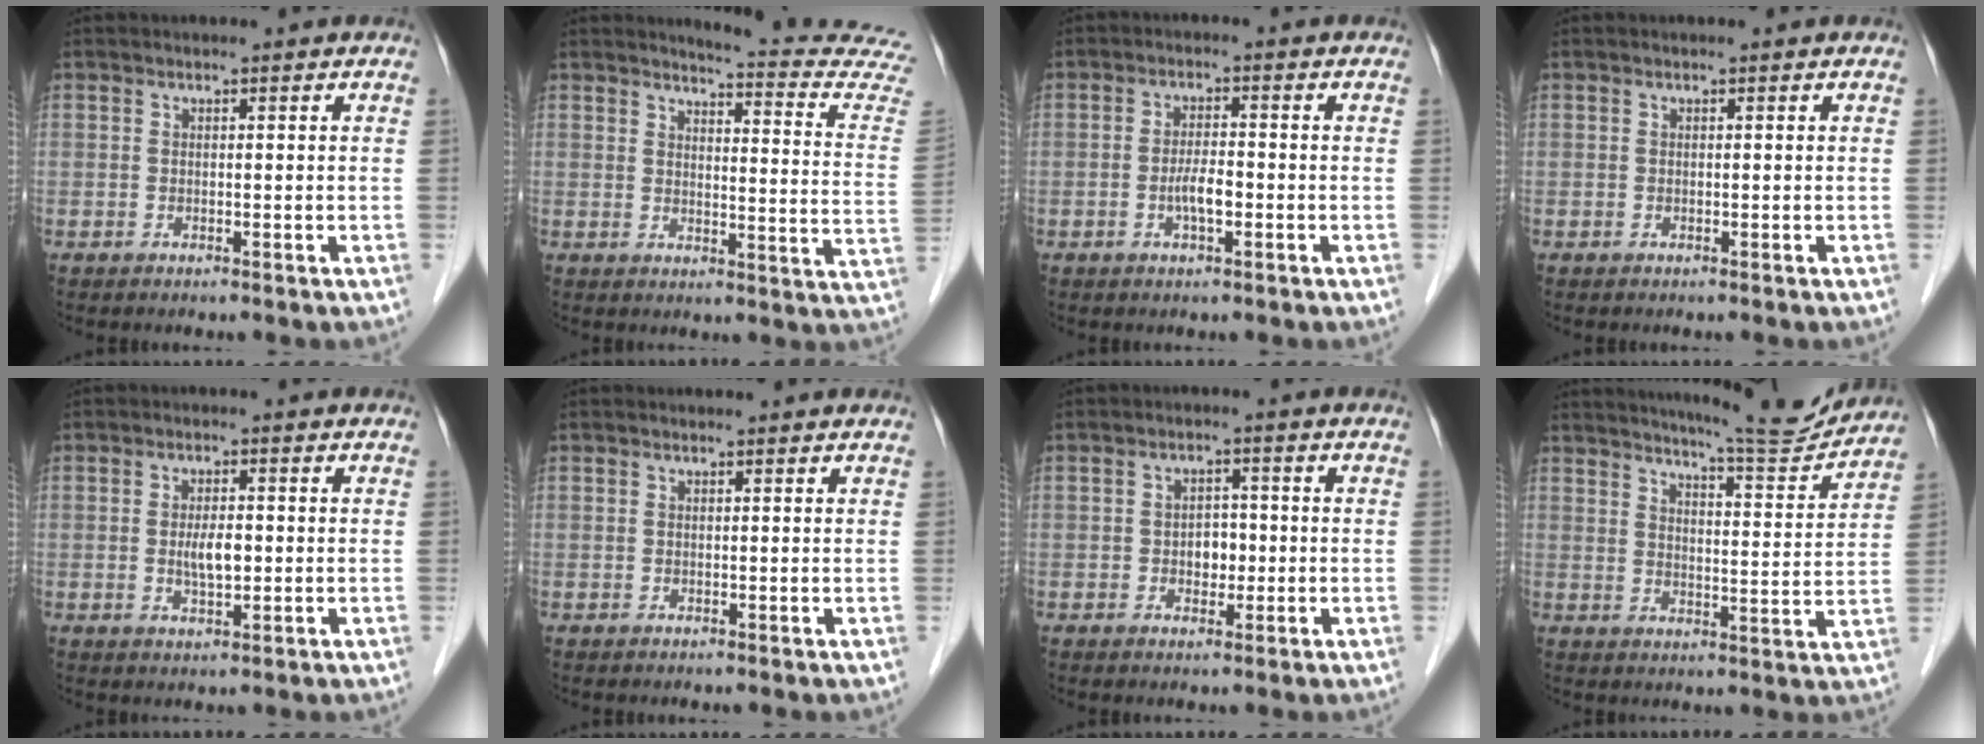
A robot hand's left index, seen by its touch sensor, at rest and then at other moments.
{"total": 15.5, "force": [15.3, -0.7, 2.7], "torque": [-0.022, -0.120, 0.147]}
{"total": 3.4, "force": [-1.1, 0.8, 3.1], "torque": [-0.061, 0.002, -0.019]}
{"total": 0.0}
{"total": 3.5, "force": [-0.2, 1.2, 3.3], "torque": [-0.064, -0.002, -0.002]}
{"total": 1.7, "force": [1.6, 0.2, 0.4], "torque": [-0.013, 0.010, 0.016]}
{"total": 3.0, "force": [-0.5, 2.1, 2.1], "torque": [-0.029, 0.007, -0.006]}
{"total": 12.7, "force": [12.1, 0.0, 3.6], "torque": [-0.054, -0.020, 0.161]}